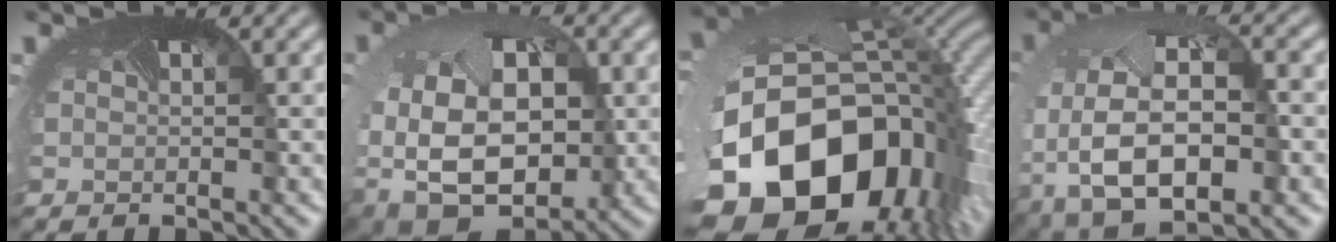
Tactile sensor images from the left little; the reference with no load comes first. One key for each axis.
{"total": 13.8, "fx": -1.2, "fy": 10.3, "fz": 9.1, "tx": -0.183, "ty": -0.040, "tz": 0.011}
{"total": 18.8, "fx": -6.6, "fy": 12.3, "fz": 12.7, "tx": -0.293, "ty": -0.092, "tz": -0.081}
{"total": 10.4, "fx": -3.9, "fy": 6.1, "fz": 7.4, "tx": -0.169, "ty": -0.047, "tz": -0.048}